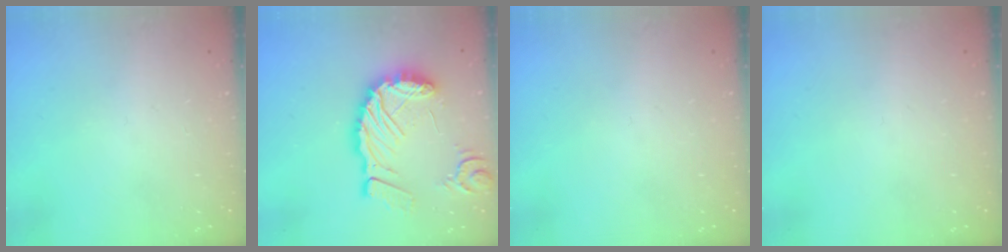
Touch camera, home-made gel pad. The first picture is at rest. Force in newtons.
{"total": 13.1, "press": 13.0, "slide": 1.6}
{"total": 0.0}
{"total": 0.0}